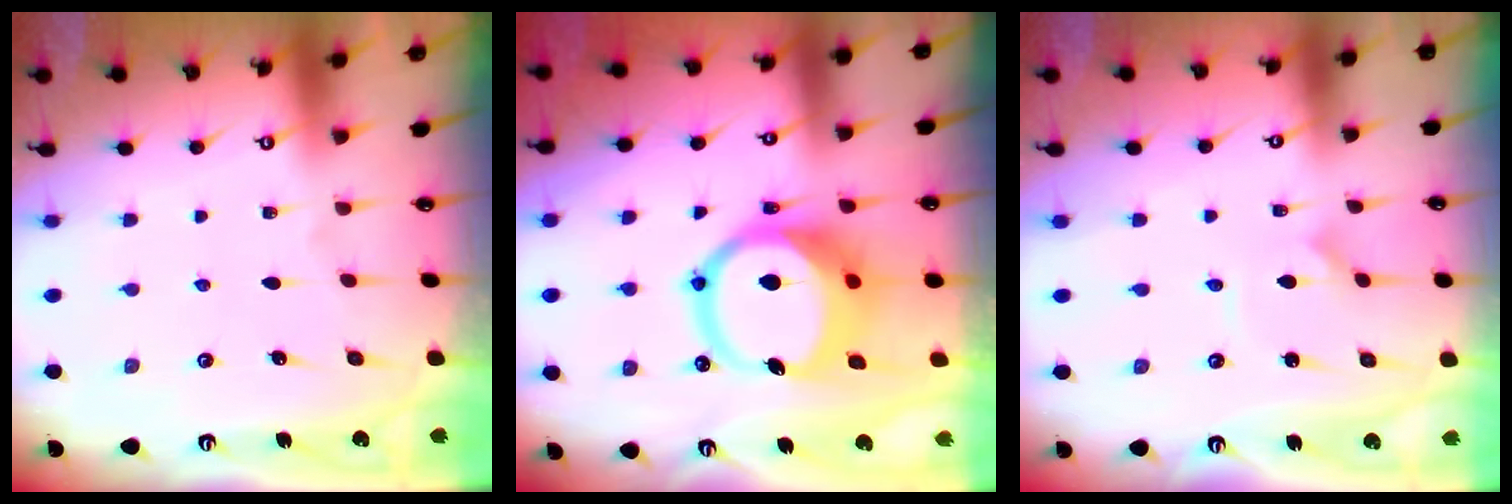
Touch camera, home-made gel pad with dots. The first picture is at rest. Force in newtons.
{"total": 14.6, "press": 14.5, "slide": 2.0}
{"total": 2.1, "press": 2.1, "slide": 0.2}